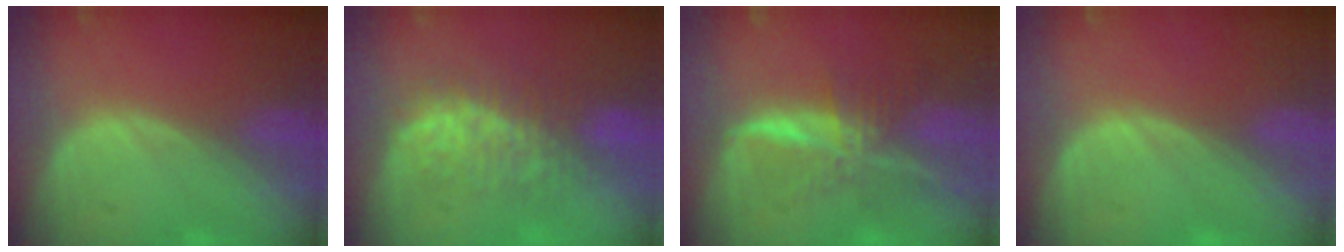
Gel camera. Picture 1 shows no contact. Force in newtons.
{"total": 7.8, "press": 7.5, "slide": 2.2}
{"total": 7.8, "press": 6.5, "slide": 4.2}
{"total": 0.0}